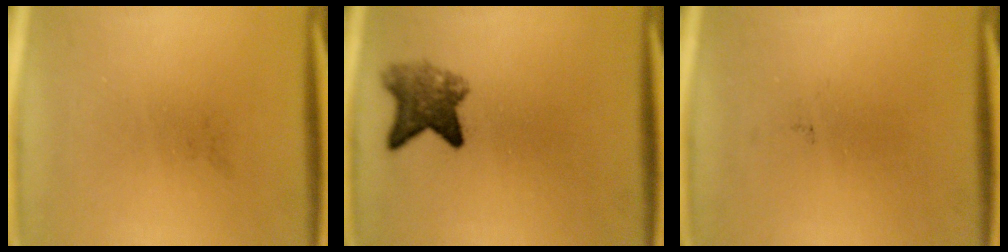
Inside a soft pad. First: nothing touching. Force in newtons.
{"total": 5.6}
{"total": 0.0}